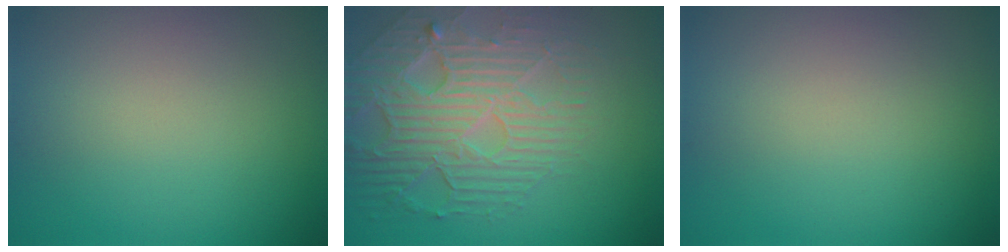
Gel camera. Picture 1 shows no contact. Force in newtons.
{"total": 6.7, "press": 4.9, "slide": 4.5}
{"total": 0.0}